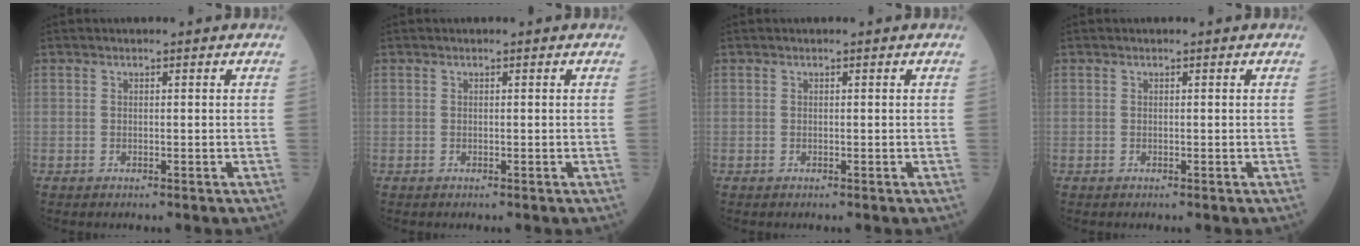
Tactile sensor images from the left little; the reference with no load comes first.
{"total": 0.0}
{"total": 0.0}
{"total": 0.0}